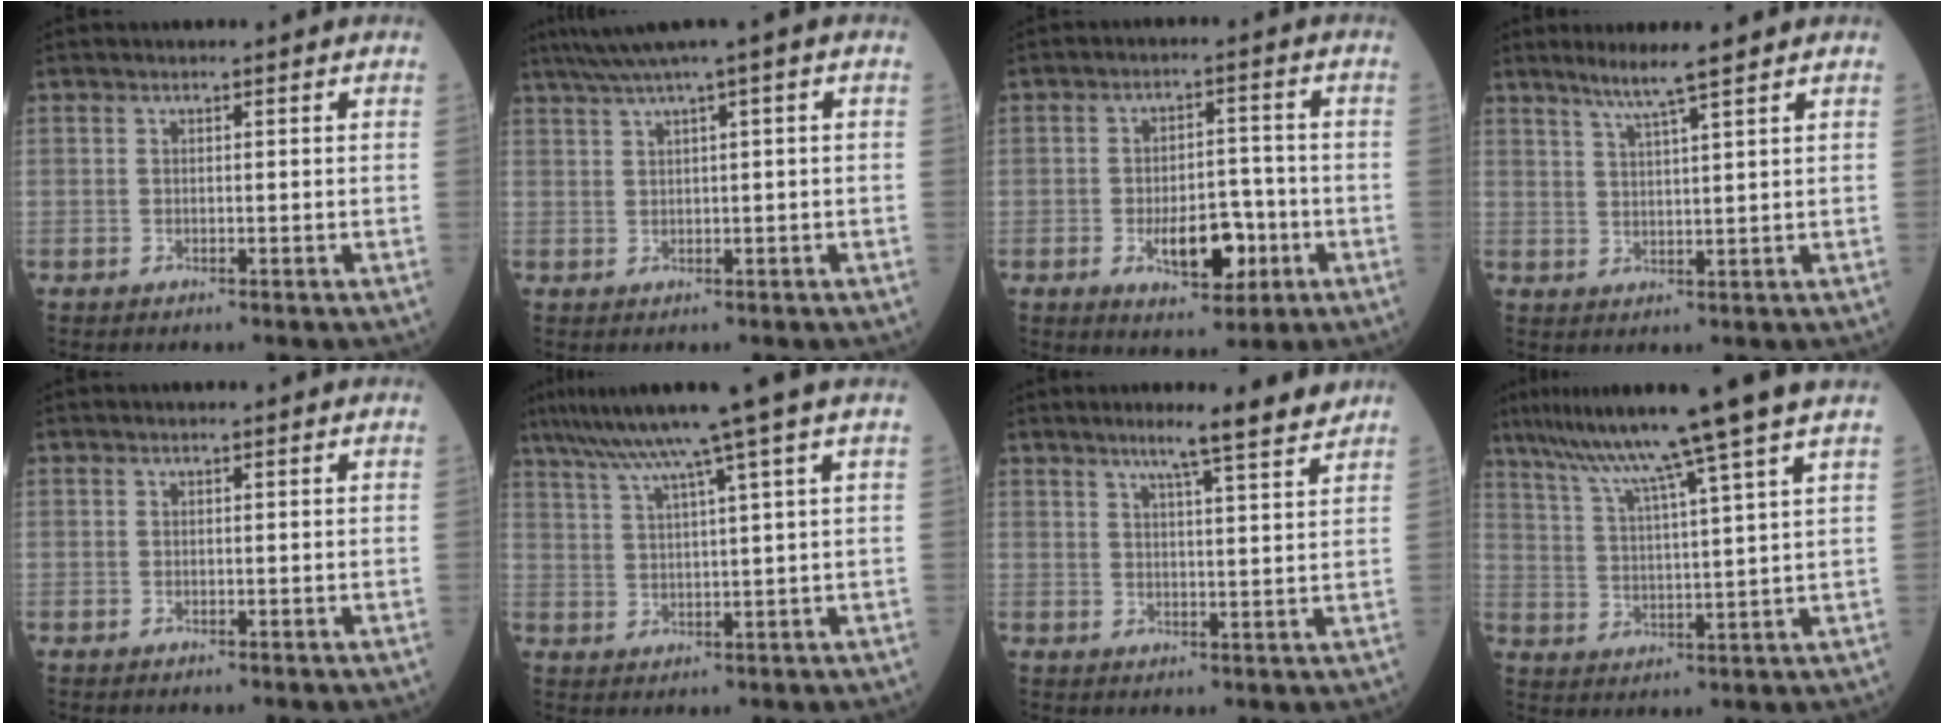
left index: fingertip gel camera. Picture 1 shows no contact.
{"total": 5.1, "force": [2.8, -0.7, 4.2], "torque": [-0.084, 0.023, 0.054]}
{"total": 7.9, "force": [-2.9, 3.8, 6.3], "torque": [-0.097, 0.006, -0.045]}
{"total": 5.0, "force": [3.7, -1.0, 3.2], "torque": [-0.062, -0.004, 0.070]}
{"total": 0.0}
{"total": 11.4, "force": [8.3, -2.7, 7.4], "torque": [-0.123, 0.009, 0.126]}
{"total": 7.6, "force": [6.3, -0.4, 4.3], "torque": [-0.064, -0.002, 0.080]}
{"total": 14.0, "force": [10.7, -2.8, 8.6], "torque": [-0.141, -0.004, 0.163]}